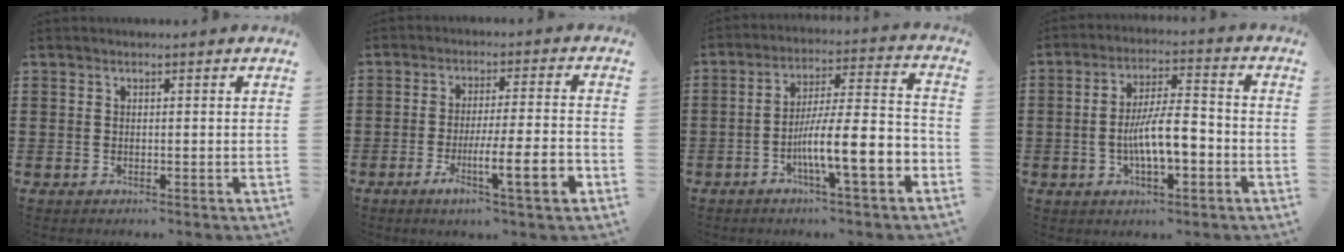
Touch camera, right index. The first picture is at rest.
{"total": 9.0, "force": [-3.4, 0.7, 8.3], "torque": [-0.127, -0.009, -0.059]}
{"total": 11.7, "force": [-4.7, 2.1, 10.5], "torque": [-0.180, -0.008, -0.085]}
{"total": 8.8, "force": [-2.3, 3.1, 7.9], "torque": [-0.148, 0.000, -0.047]}